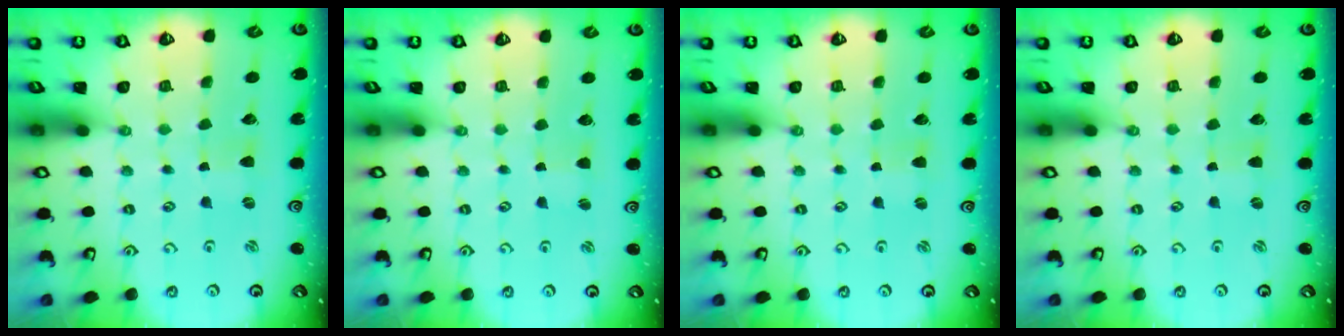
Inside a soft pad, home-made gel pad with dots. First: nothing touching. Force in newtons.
{"total": 0.0}
{"total": 0.7, "press": 0.7, "slide": 0.2}
{"total": 0.0}